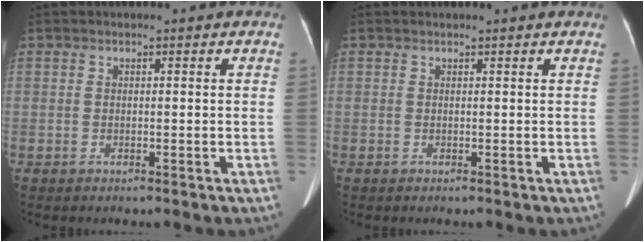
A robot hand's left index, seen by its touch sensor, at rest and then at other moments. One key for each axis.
{"total": 0.8, "fx": 0.7, "fy": 0.3, "fz": 0.0, "tx": -0.008, "ty": 0.019, "tz": 0.009}